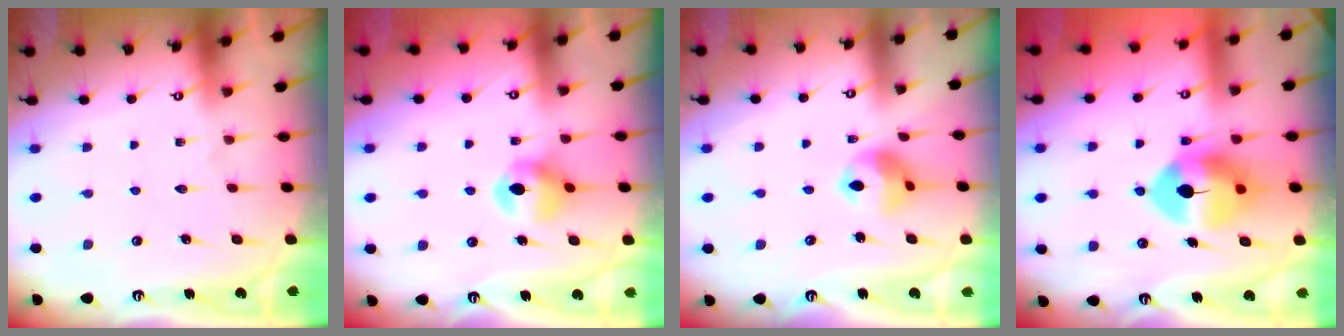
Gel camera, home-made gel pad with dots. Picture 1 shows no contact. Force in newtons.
{"total": 7.9, "press": 7.8, "slide": 0.6}
{"total": 9.9, "press": 9.8, "slide": 1.2}
{"total": 10.4, "press": 10.3, "slide": 1.7}